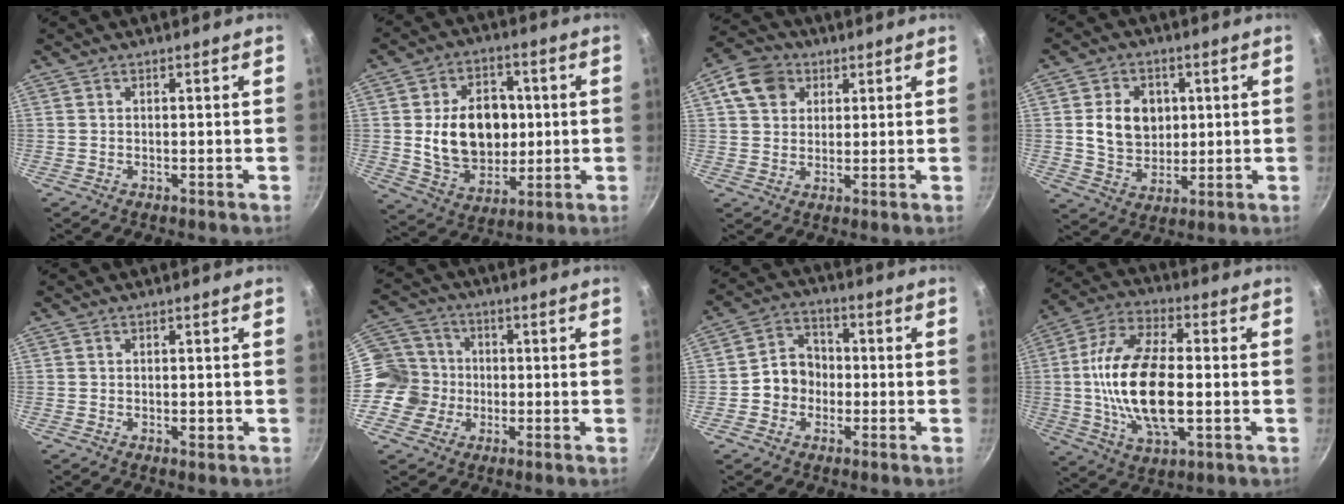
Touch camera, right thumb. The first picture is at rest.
{"total": 16.6, "force": [0.9, 12.3, 11.1], "torque": [-0.141, 0.005, 0.025]}
{"total": 8.2, "force": [3.1, 6.6, 3.7], "torque": [-0.039, 0.004, 0.045]}
{"total": 10.4, "force": [1.6, 8.2, 6.1], "torque": [-0.076, -0.007, 0.032]}
{"total": 1.3, "force": [-0.3, 0.7, 1.0], "torque": [-0.014, 0.001, -0.006]}
{"total": 9.8, "force": [-1.6, 9.2, 3.1], "torque": [-0.025, 0.025, -0.050]}
{"total": 7.7, "force": [-1.4, 6.8, 3.6], "torque": [-0.018, 0.026, -0.035]}
{"total": 19.1, "force": [-1.1, 9.1, 16.7], "torque": [-0.319, 0.015, -0.027]}